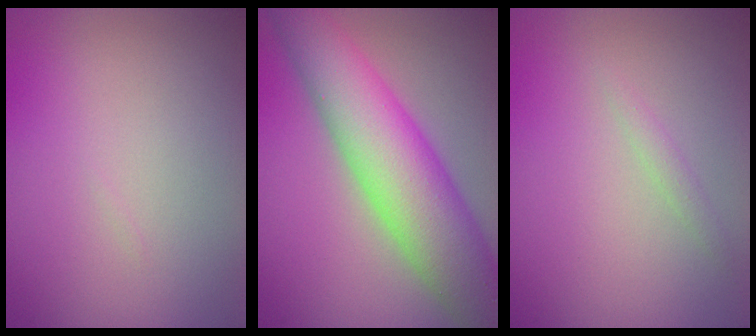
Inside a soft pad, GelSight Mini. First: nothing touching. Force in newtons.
{"total": 9.6, "press": 9.6, "slide": 0.3}
{"total": 0.8, "press": 0.8, "slide": 0.0}